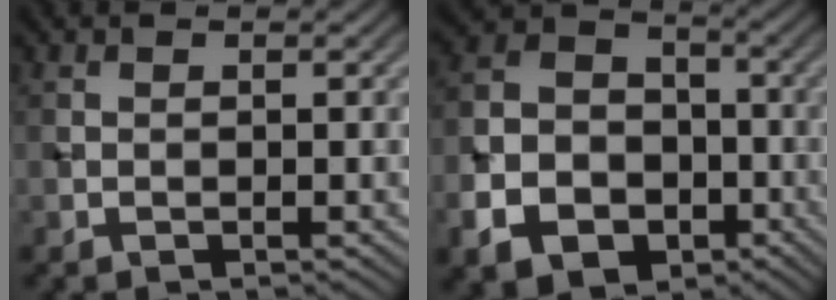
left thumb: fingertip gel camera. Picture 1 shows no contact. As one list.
[{"total": 11.2, "force": [-5.0, 8.3, 5.6], "torque": [-0.135, -0.035, -0.098]}]